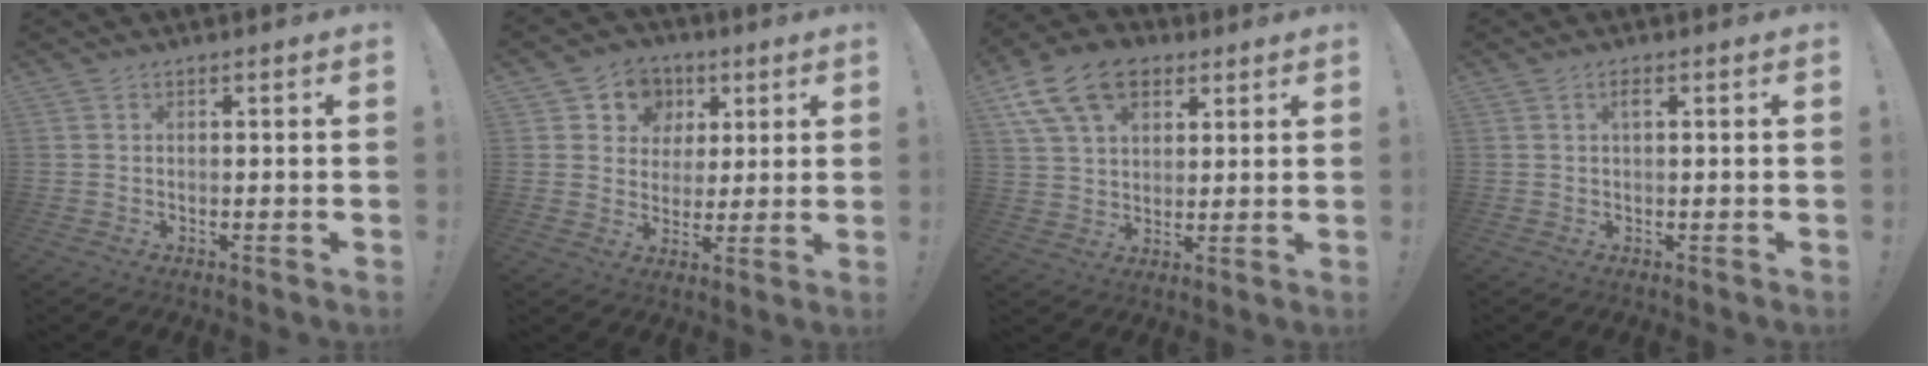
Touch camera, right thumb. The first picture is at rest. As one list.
[{"total": 9.1, "force": [3.1, 8.3, 2.1], "torque": [-0.029, -0.018, 0.063]}, {"total": 15.9, "force": [7.7, 10.5, 9.2], "torque": [-0.165, -0.025, 0.146]}, {"total": 1.7, "force": [0.7, 0.4, 1.6], "torque": [-0.031, 0.004, 0.009]}]